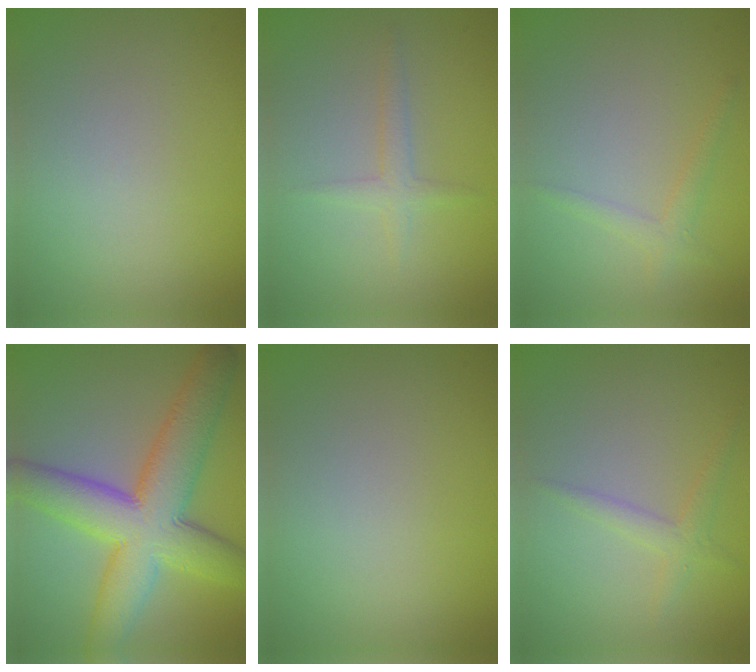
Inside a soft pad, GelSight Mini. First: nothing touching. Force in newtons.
{"total": 1.6, "press": 1.6, "slide": 0.1}
{"total": 1.5, "press": 1.5, "slide": 0.0}
{"total": 10.2, "press": 10.2, "slide": 0.3}
{"total": 0.0}
{"total": 1.8, "press": 1.8, "slide": 0.0}